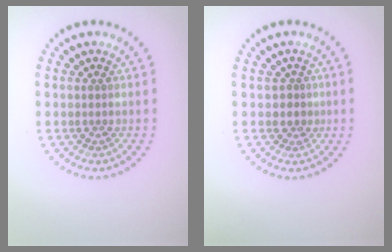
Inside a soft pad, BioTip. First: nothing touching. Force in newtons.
{"total": 1.1, "press": 0.8, "slide": 0.7}